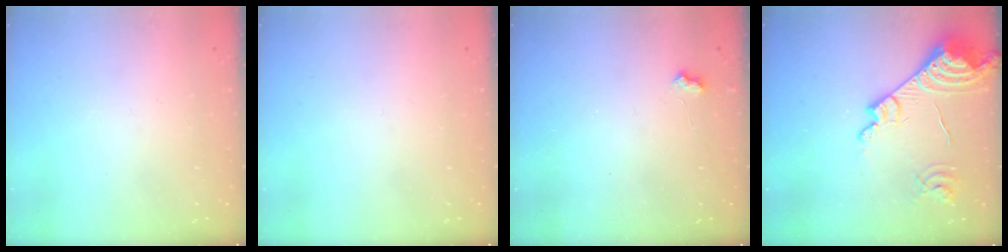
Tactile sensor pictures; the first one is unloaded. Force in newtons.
{"total": 0.0}
{"total": 2.4, "press": 2.4, "slide": 0.5}
{"total": 17.2, "press": 17.1, "slide": 1.9}